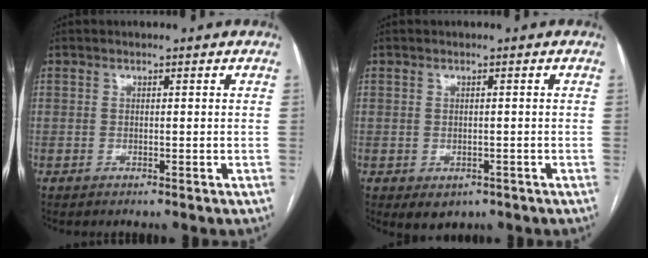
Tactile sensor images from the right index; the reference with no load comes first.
{"total": 2.8, "force": [-1.3, 2.1, 1.4], "torque": [-0.014, -0.002, -0.004]}